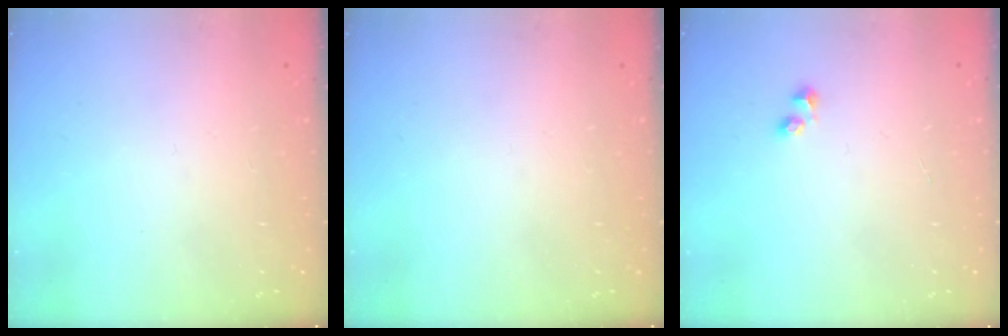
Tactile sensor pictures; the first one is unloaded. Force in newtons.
{"total": 0.0}
{"total": 1.8, "press": 1.7, "slide": 0.6}